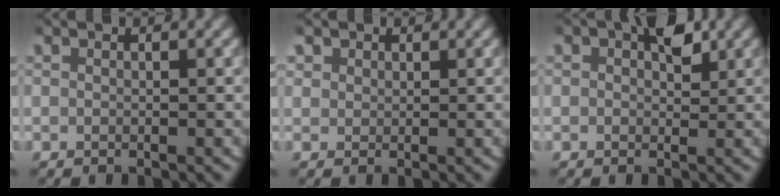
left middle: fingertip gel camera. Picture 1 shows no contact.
{"total": 1.7, "force": [1.0, 1.3, 0.4], "torque": [-0.015, -0.002, 0.023]}
{"total": 2.5, "force": [0.9, 1.4, 1.8], "torque": [-0.024, -0.001, 0.014]}